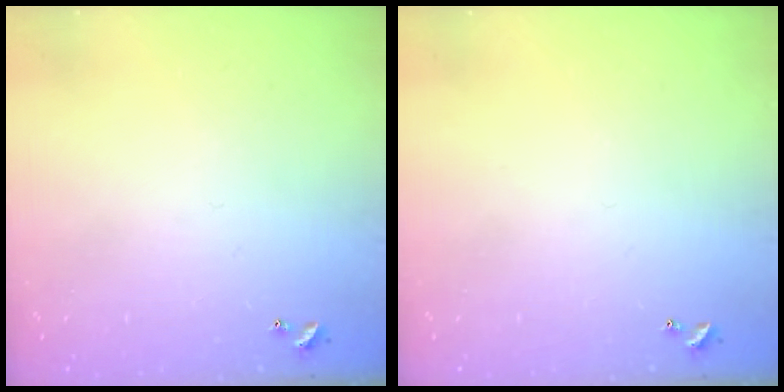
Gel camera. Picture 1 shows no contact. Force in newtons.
{"total": 0.0}